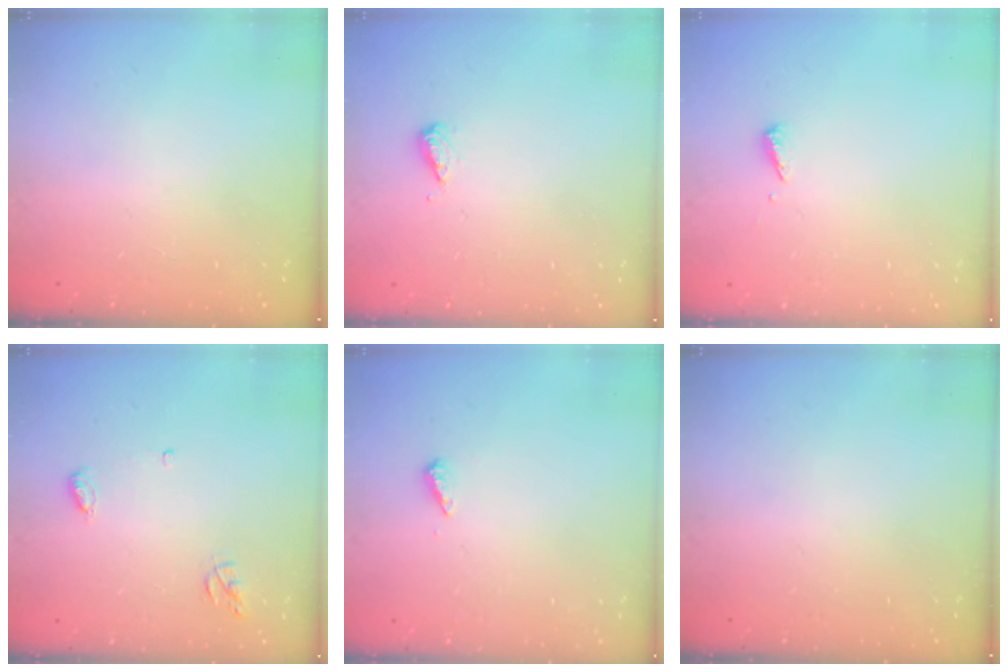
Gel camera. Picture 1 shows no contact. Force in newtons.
{"total": 5.2, "press": 5.2, "slide": 0.5}
{"total": 2.5, "press": 2.5, "slide": 0.1}
{"total": 5.1, "press": 5.1, "slide": 0.4}
{"total": 4.3, "press": 4.2, "slide": 0.6}
{"total": 0.0}